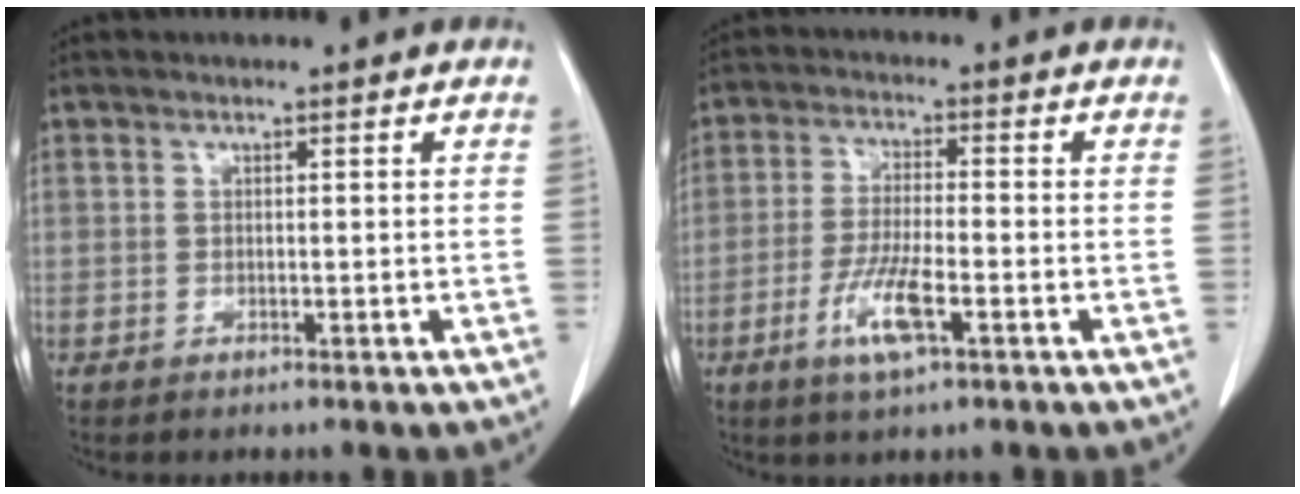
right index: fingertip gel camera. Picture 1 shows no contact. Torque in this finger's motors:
{"motor_torque": [0.79, -0.29, 0.43, 0.14]}